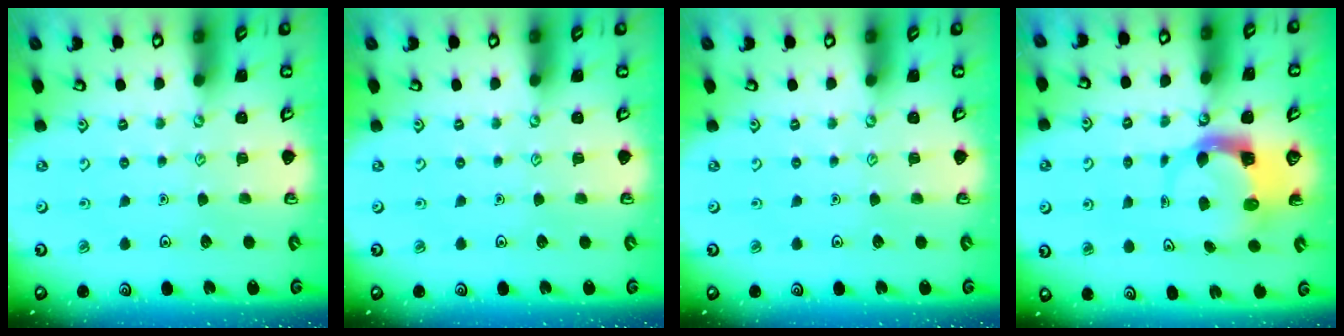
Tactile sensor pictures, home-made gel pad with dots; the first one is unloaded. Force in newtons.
{"total": 0.0}
{"total": 0.0}
{"total": 4.0, "press": 3.9, "slide": 0.6}